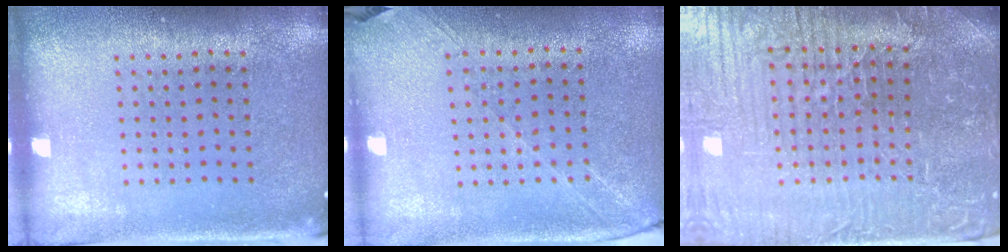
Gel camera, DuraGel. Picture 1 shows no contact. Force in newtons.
{"total": 1.3, "press": 1.2, "slide": 0.5}
{"total": 5.5, "press": 5.3, "slide": 1.4}